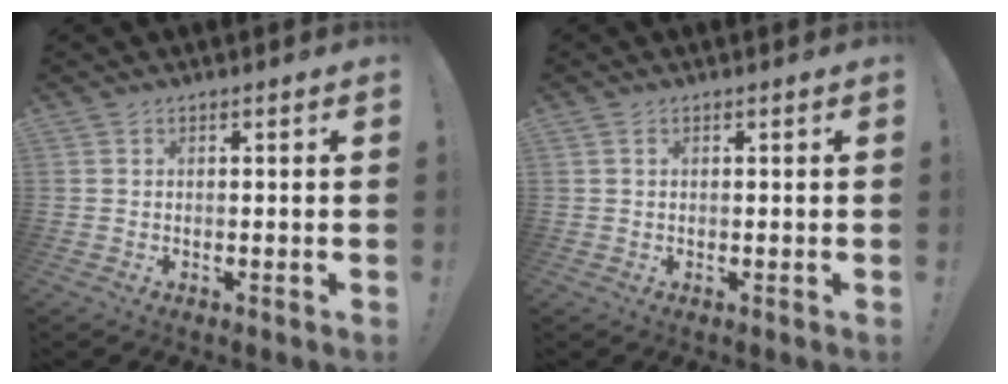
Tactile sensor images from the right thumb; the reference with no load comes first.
{"total": 0.5, "force": [0.3, 0.3, 0.3], "torque": [-0.010, 0.002, 0.006]}